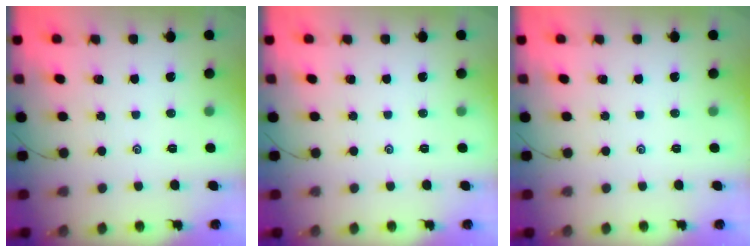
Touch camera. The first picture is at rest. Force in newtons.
{"total": 0.0}
{"total": 0.0}